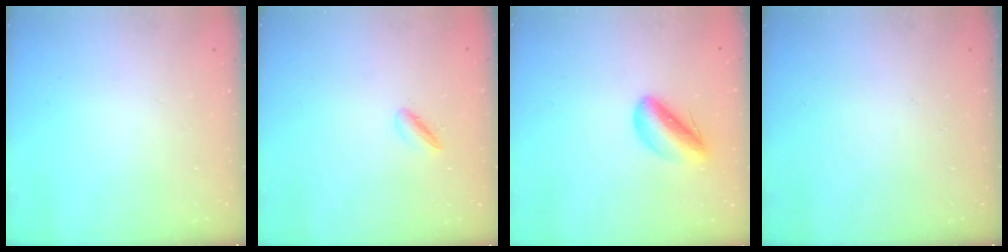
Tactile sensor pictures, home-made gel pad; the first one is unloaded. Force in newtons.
{"total": 2.8, "press": 2.8, "slide": 0.6}
{"total": 8.0, "press": 7.7, "slide": 2.2}
{"total": 0.0}